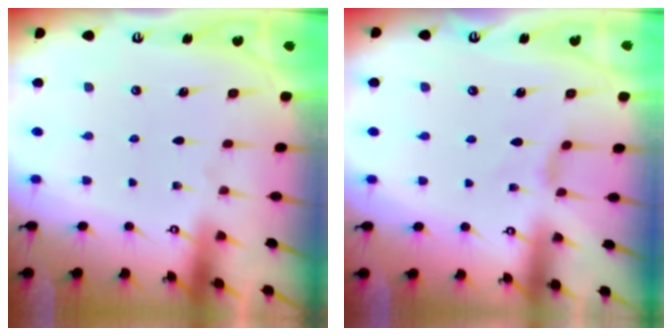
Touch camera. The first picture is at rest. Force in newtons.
{"total": 1.6, "press": 1.5, "slide": 0.4}